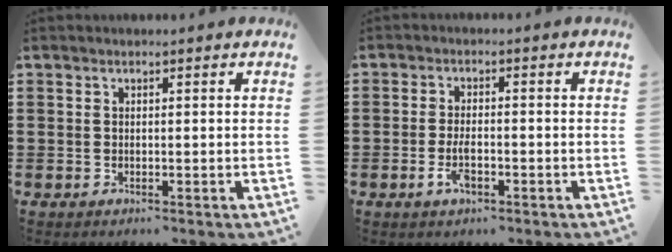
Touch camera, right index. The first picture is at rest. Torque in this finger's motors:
{"motor_torque": [1.10, 1.04, 0.34, 0.08]}